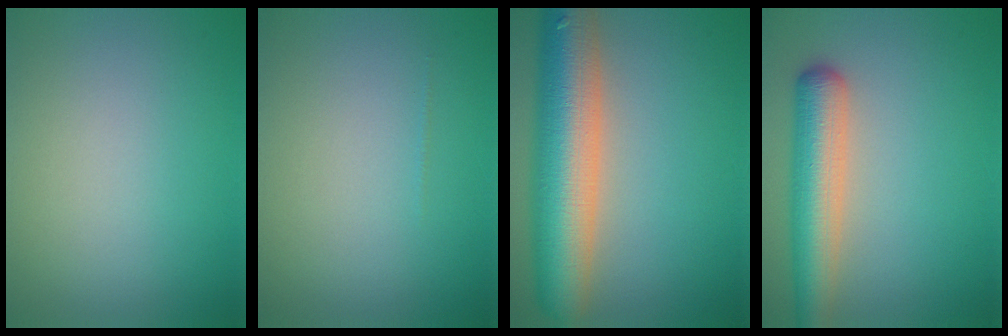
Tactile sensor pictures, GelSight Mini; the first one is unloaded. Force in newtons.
{"total": 0.0}
{"total": 10.8, "press": 10.8, "slide": 0.6}
{"total": 5.9, "press": 5.9, "slide": 0.3}